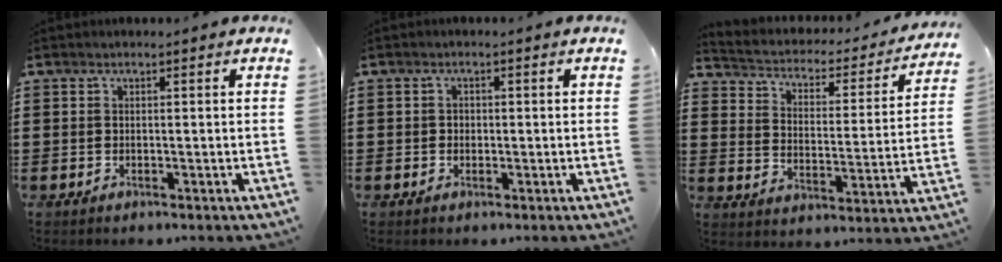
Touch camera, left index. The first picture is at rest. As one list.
[{"total": 1.0, "force": [0.0, 0.9, 0.5], "torque": [-0.013, 0.006, -0.001]}, {"total": 2.1, "force": [1.7, 1.0, 0.8], "torque": [-0.030, -0.019, 0.018]}]